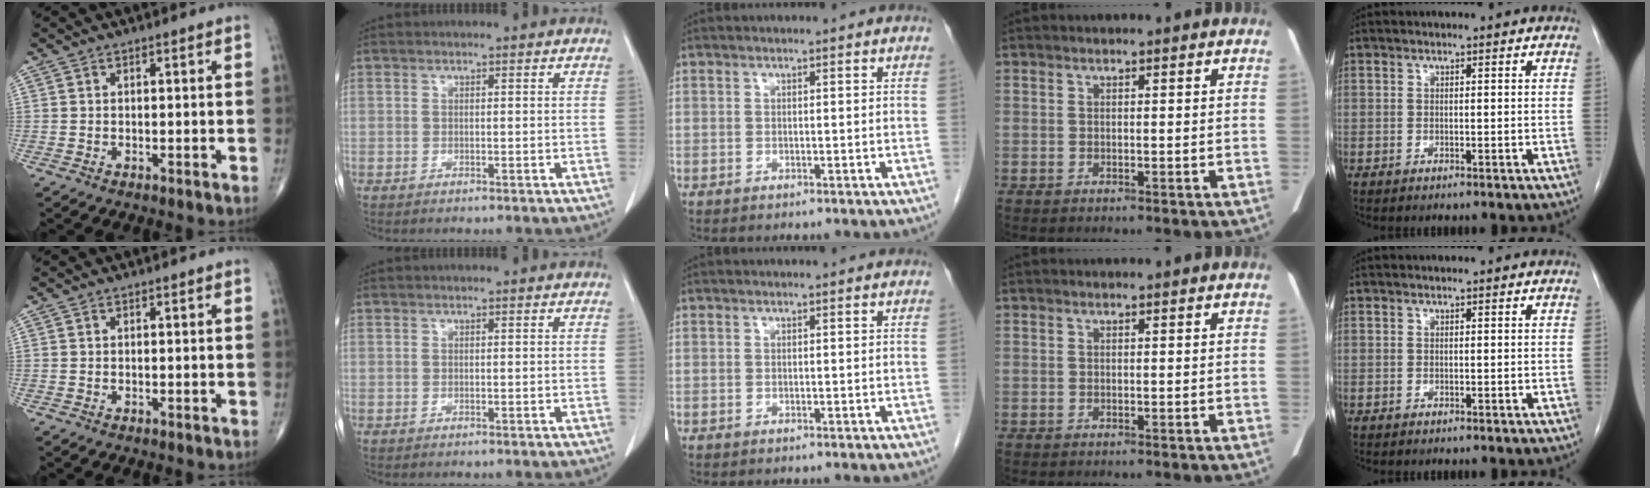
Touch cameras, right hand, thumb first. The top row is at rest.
{}